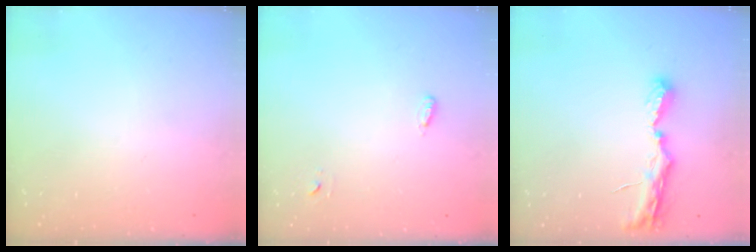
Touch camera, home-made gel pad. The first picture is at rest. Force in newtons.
{"total": 3.2, "press": 2.9, "slide": 1.4}
{"total": 7.5, "press": 7.5, "slide": 0.4}